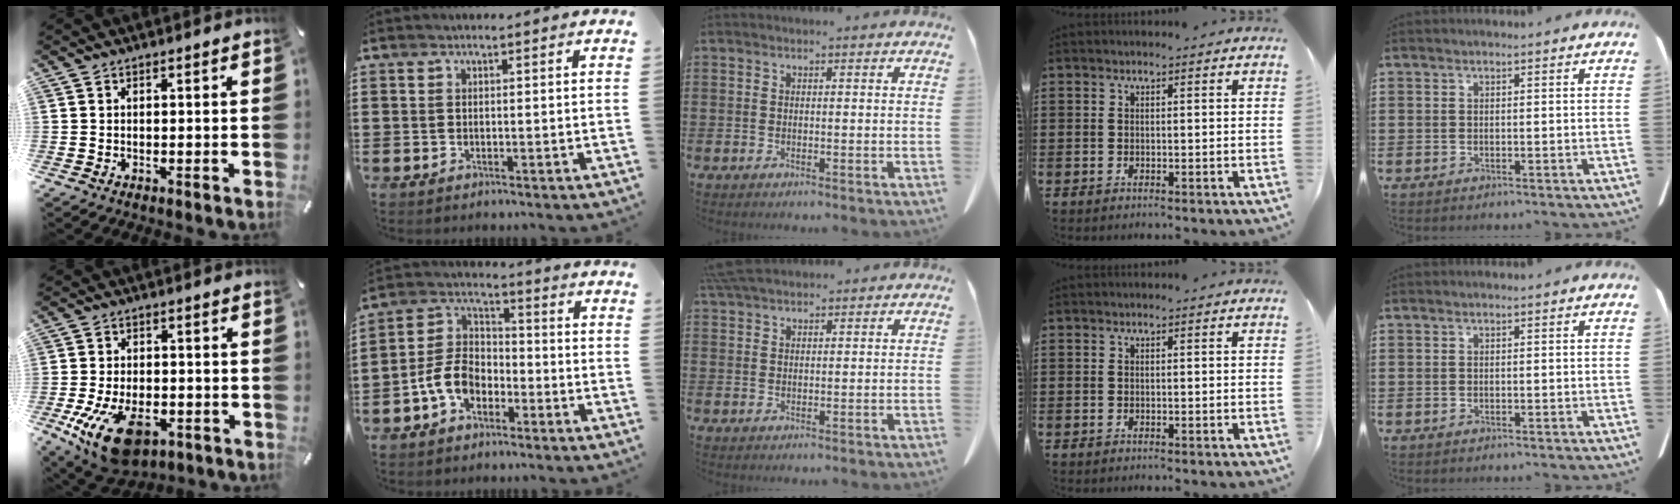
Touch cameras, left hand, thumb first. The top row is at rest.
{"thumb": {"total": 14.4, "force": [-6.0, 8.2, 10.2], "torque": [-0.203, 0.016, -0.099]}, "index": {"total": 7.5, "force": [-3.9, 4.8, 4.2], "torque": [-0.117, 0.009, -0.084]}, "middle": {"total": 3.9, "force": [3.5, 0.8, 1.7], "torque": [-0.043, -0.003, 0.068]}}